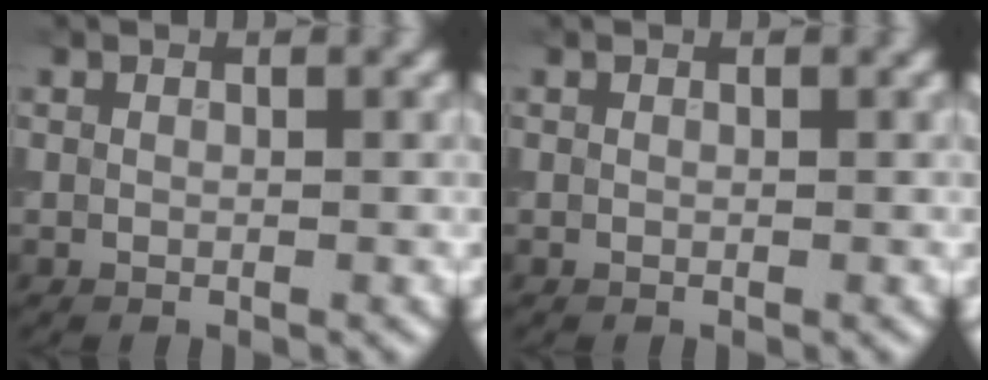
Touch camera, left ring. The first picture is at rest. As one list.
[{"total": 0.0}]